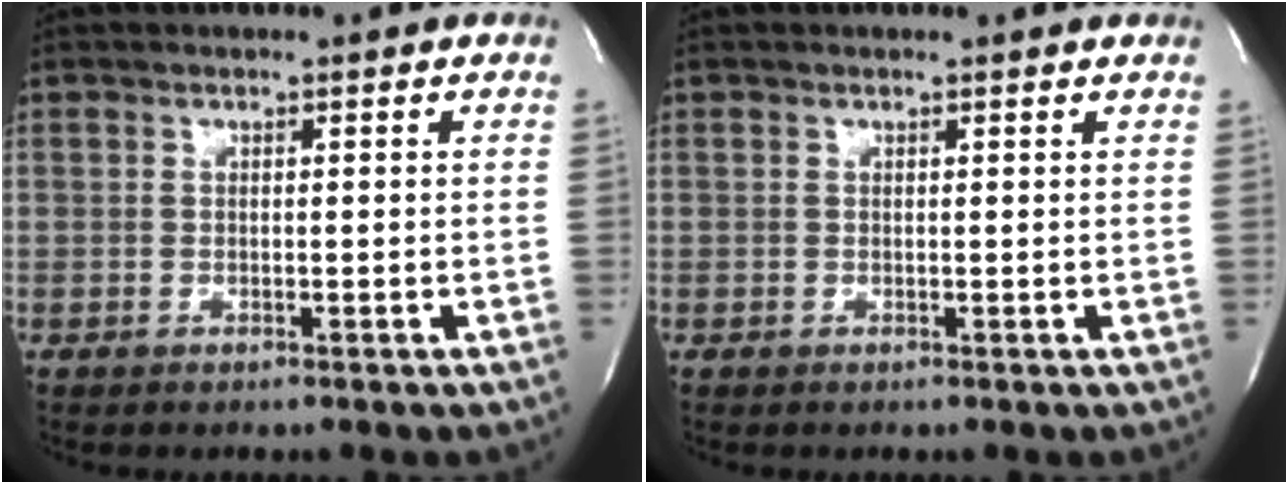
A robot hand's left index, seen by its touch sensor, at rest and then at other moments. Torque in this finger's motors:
{"motor_torque": [-0.05, 0.06, -0.01, -0.03]}